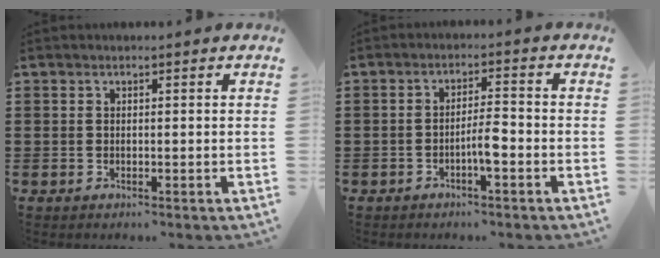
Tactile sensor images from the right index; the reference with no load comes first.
{"total": 3.7, "force": [-1.5, 0.6, 3.3], "torque": [-0.065, 0.001, -0.032]}